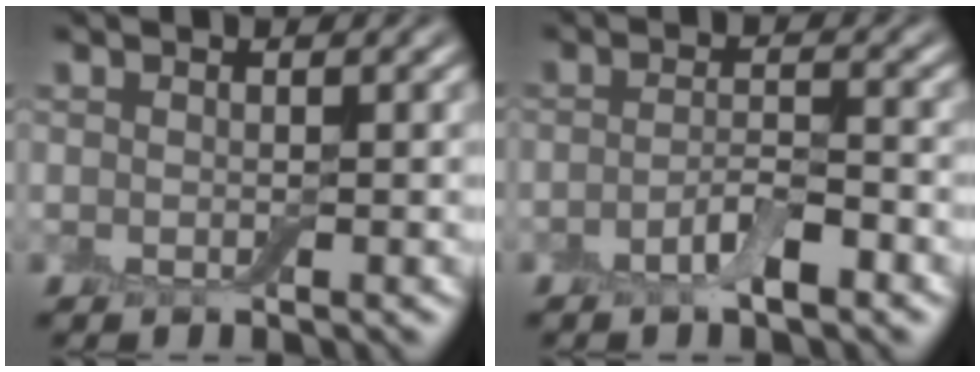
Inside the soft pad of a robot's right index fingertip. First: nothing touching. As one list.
[{"total": 3.0, "force": [-1.6, 0.9, 2.4], "torque": [-0.046, 0.004, -0.034]}]